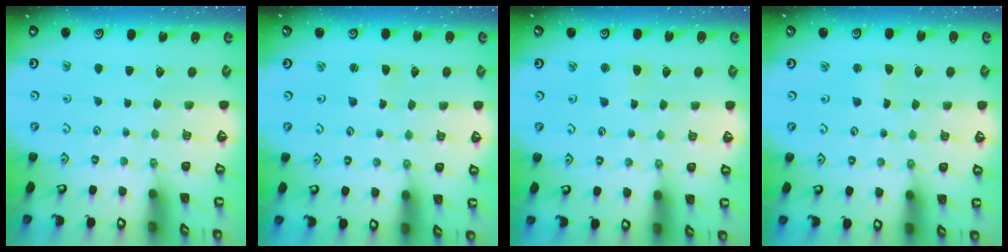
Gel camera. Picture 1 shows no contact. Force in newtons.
{"total": 1.7, "press": 1.7, "slide": 0.2}
{"total": 2.5, "press": 2.4, "slide": 0.5}
{"total": 2.1, "press": 2.1, "slide": 0.4}